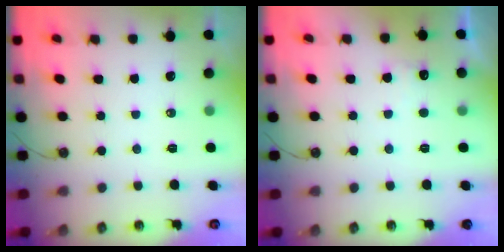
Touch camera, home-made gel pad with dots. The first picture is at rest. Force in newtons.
{"total": 4.8, "press": 4.6, "slide": 1.2}